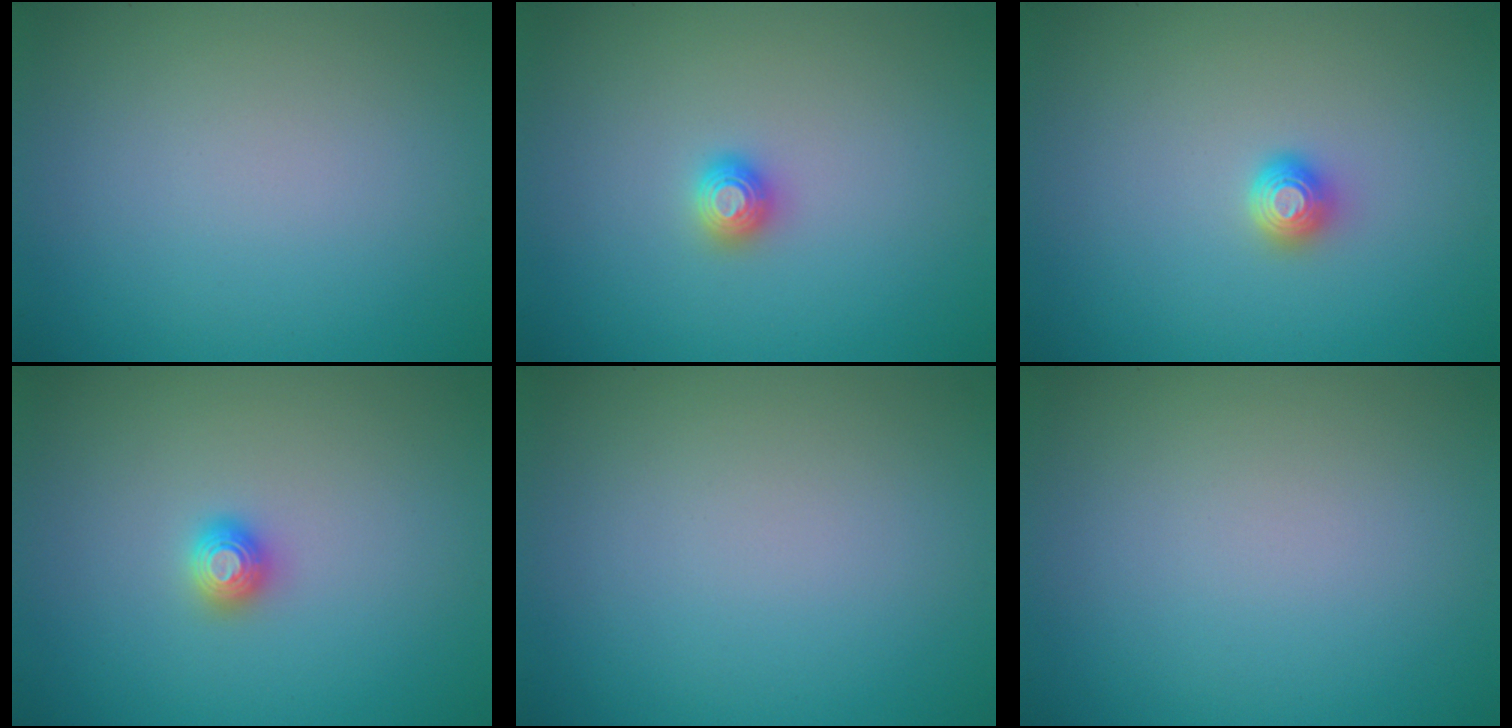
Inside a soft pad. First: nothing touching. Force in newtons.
{"total": 1.2, "press": 1.2, "slide": 0.1}
{"total": 1.4, "press": 1.2, "slide": 0.7}
{"total": 1.2, "press": 1.2, "slide": 0.3}
{"total": 0.0}
{"total": 0.0}